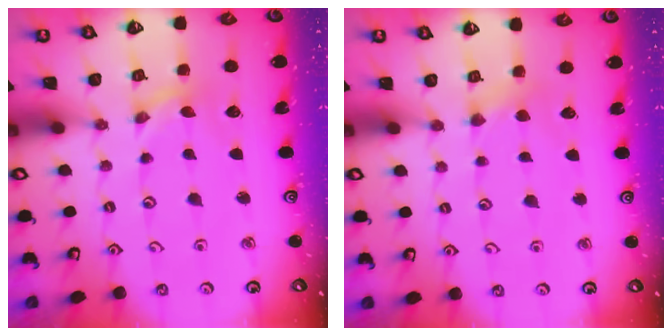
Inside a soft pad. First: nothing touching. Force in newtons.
{"total": 2.5, "press": 2.5, "slide": 0.3}